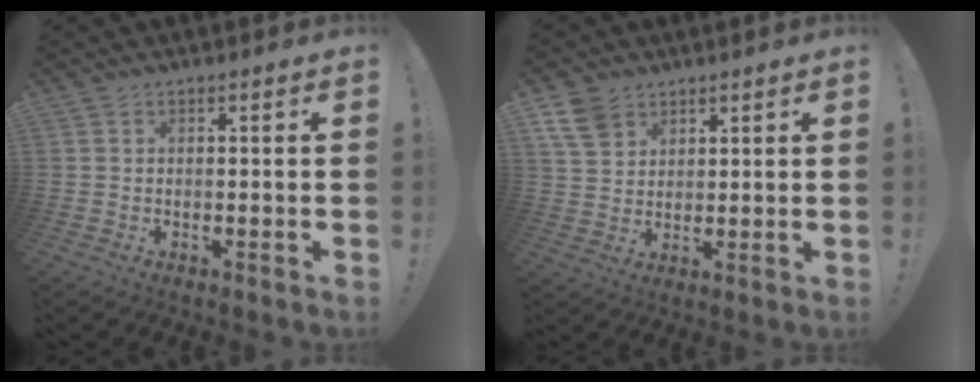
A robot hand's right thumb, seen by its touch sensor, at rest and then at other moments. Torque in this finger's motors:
{"motor_torque": [-0.08, 0.08, 0.09, -0.05, 0.01]}